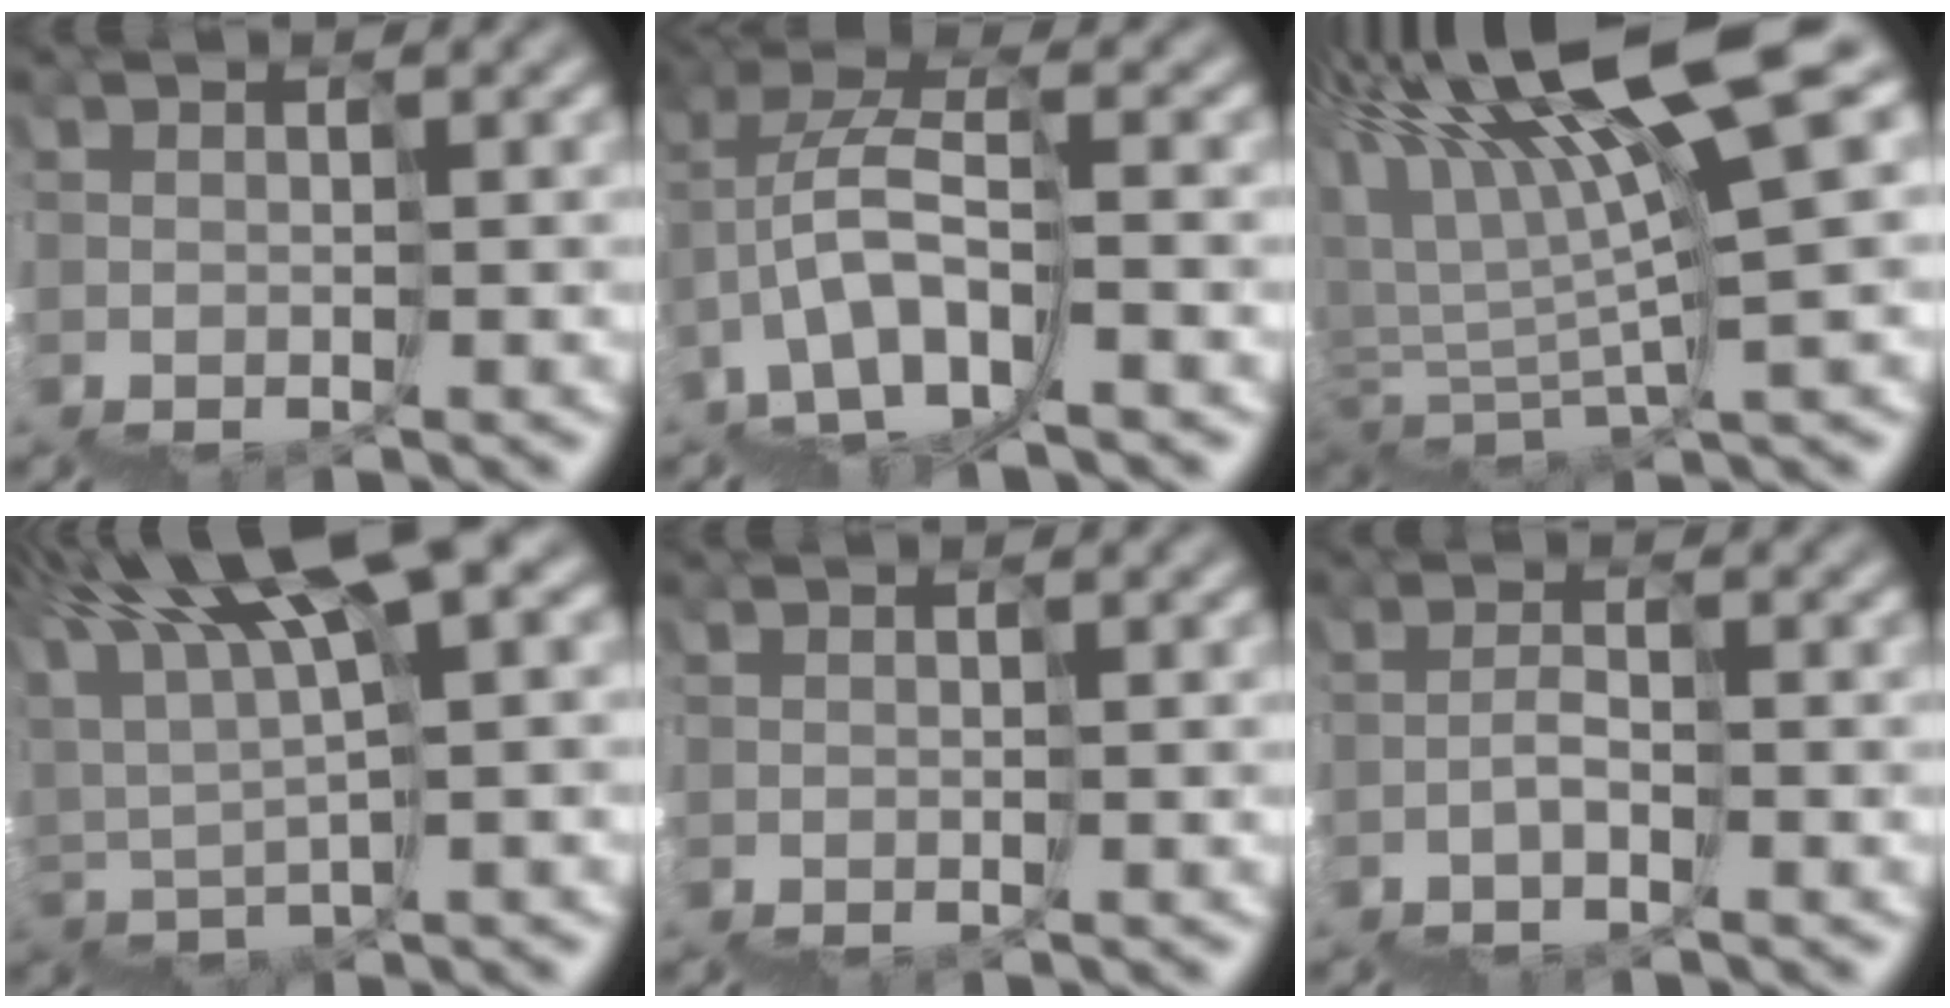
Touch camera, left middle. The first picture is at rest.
{"total": 2.9, "force": [-0.2, 0.8, 2.8], "torque": [-0.062, 0.057, -0.021]}
{"total": 9.7, "force": [7.4, -0.8, 6.2], "torque": [-0.117, 0.053, 0.129]}
{"total": 9.7, "force": [7.8, 0.5, 5.7], "torque": [-0.115, 0.047, 0.136]}
{"total": 0.0}
{"total": 3.1, "force": [0.3, -1.7, -2.7], "torque": [0.041, 0.021, -0.004]}